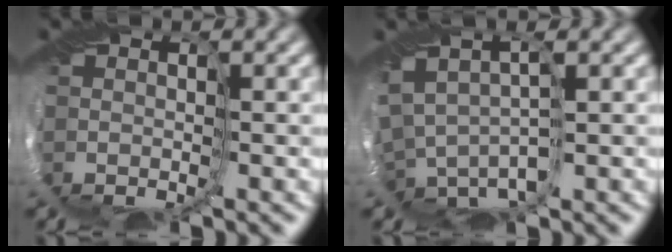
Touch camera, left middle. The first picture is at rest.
{"total": 2.8, "force": [-0.2, 1.7, 2.2], "torque": [-0.073, 0.001, 0.016]}